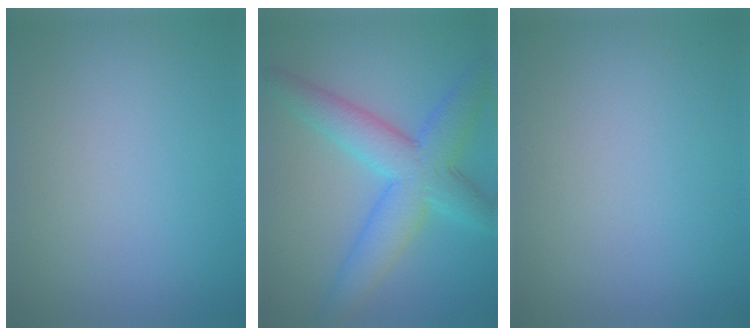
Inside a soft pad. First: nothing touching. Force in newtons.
{"total": 6.9, "press": 6.9, "slide": 0.1}
{"total": 0.0}